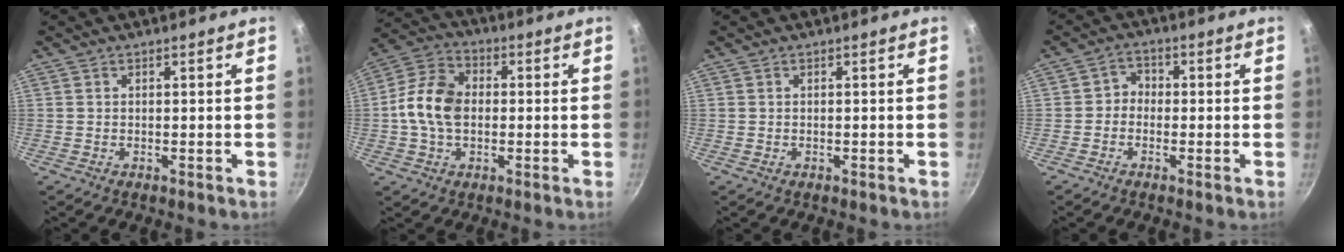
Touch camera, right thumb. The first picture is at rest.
{"total": 11.1, "force": [-0.4, 7.9, 7.9], "torque": [-0.133, 0.026, -0.023]}
{"total": 0.0}
{"total": 2.9, "force": [-0.9, 2.5, 1.2], "torque": [0.000, 0.017, -0.024]}